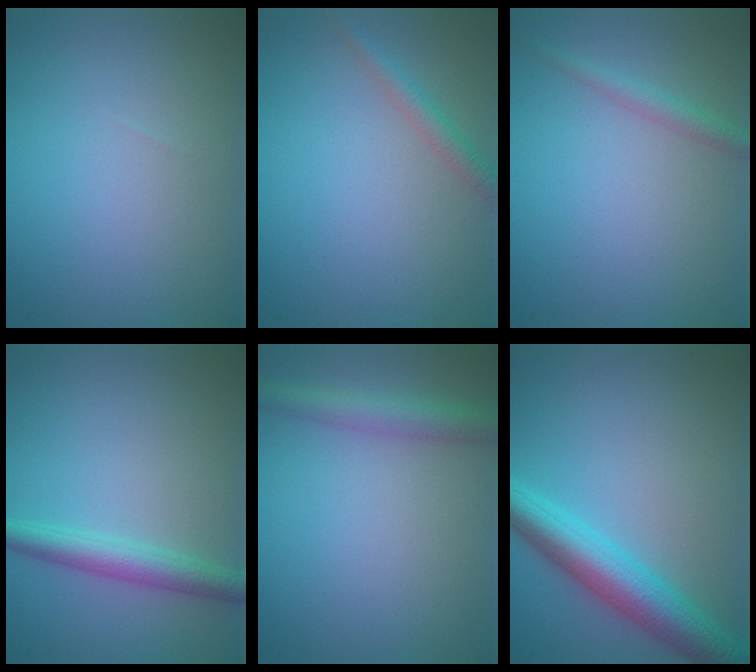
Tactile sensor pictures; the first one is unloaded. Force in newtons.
{"total": 1.6, "press": 1.6, "slide": 0.1}
{"total": 1.5, "press": 1.5, "slide": 0.0}
{"total": 3.0, "press": 3.0, "slide": 0.1}
{"total": 2.9, "press": 2.9, "slide": 0.1}
{"total": 5.9, "press": 5.9, "slide": 0.2}